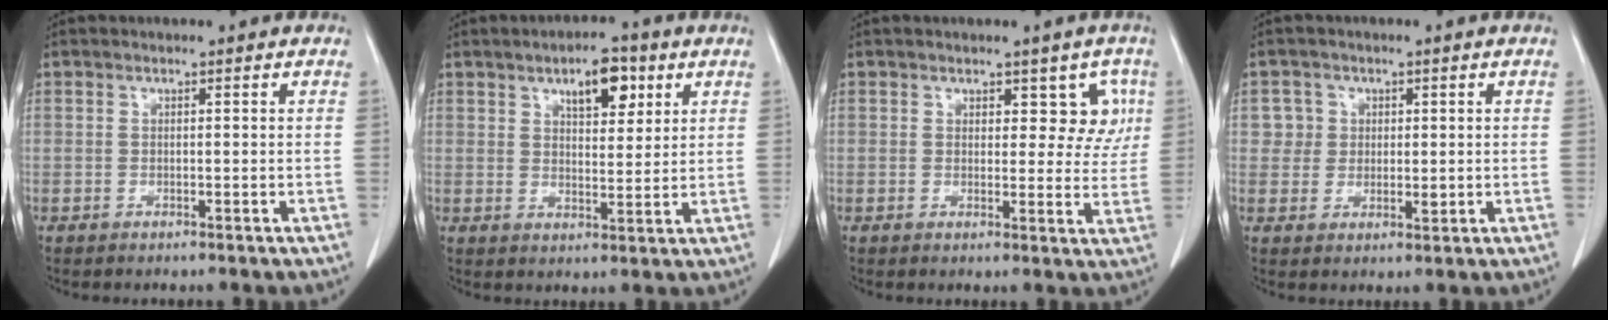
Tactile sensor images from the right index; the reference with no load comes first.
{"total": 7.5, "force": [3.8, 3.5, 5.4], "torque": [-0.074, 0.010, 0.056]}
{"total": 5.5, "force": [2.5, 3.2, 3.7], "torque": [-0.014, 0.008, 0.027]}
{"total": 4.1, "force": [1.3, 3.9, 0.1], "torque": [0.017, 0.002, 0.019]}